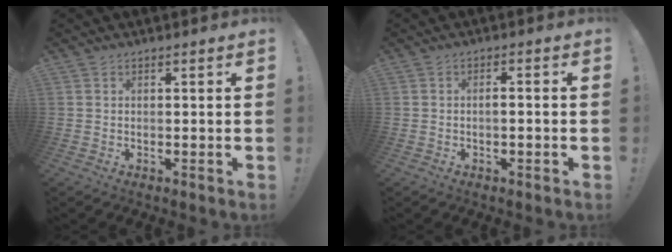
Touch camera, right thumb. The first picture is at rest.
{"total": 1.9, "force": [-0.8, 0.1, 1.8], "torque": [-0.032, 0.002, -0.016]}